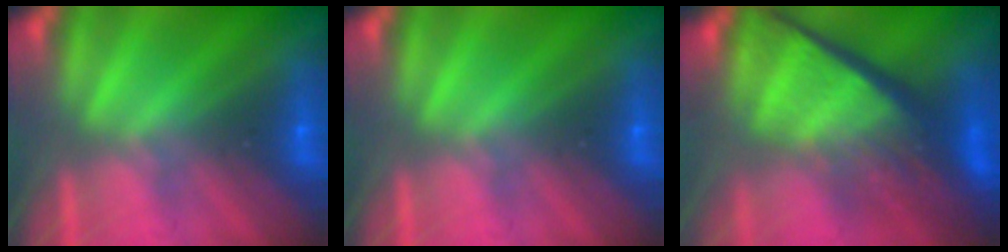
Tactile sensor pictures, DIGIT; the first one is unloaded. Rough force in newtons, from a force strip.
{"total": 0.0}
{"total": 8.0}